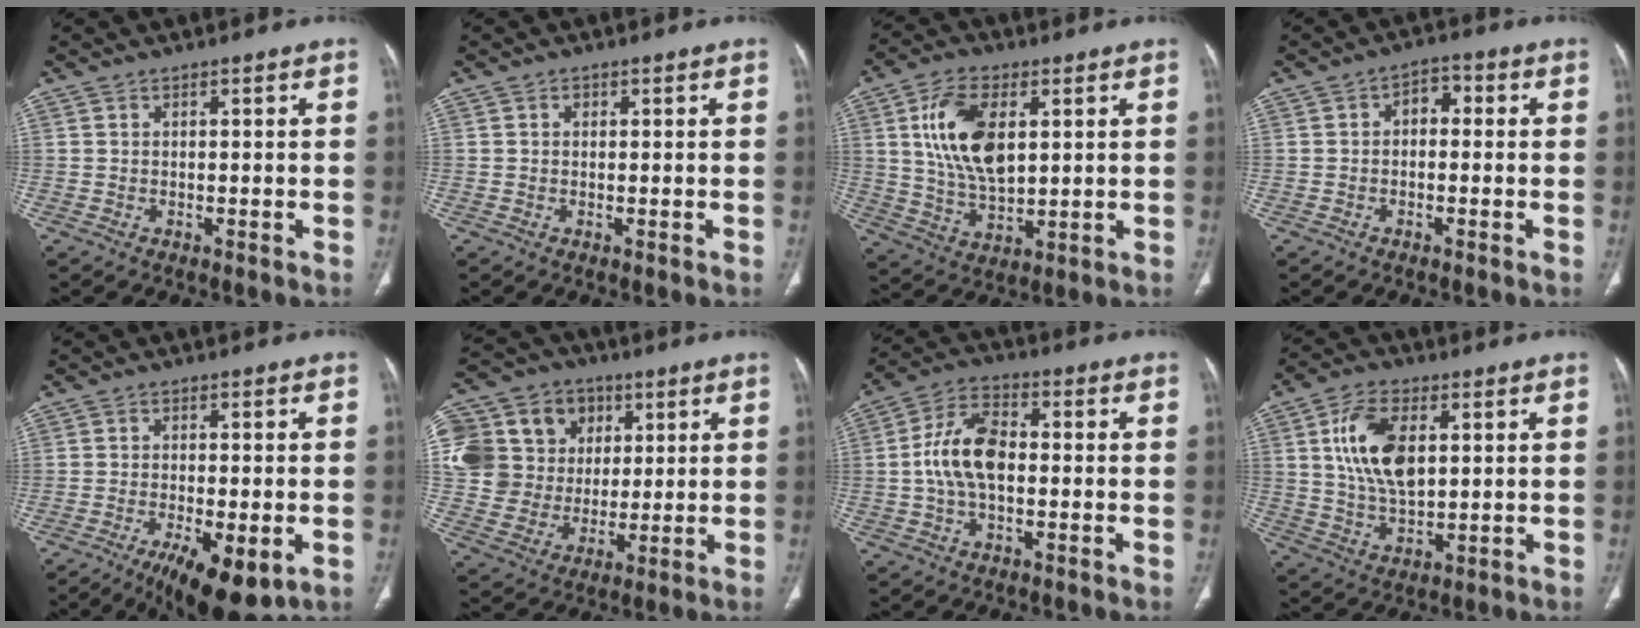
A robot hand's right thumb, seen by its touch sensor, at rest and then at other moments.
{"total": 0.8, "force": [0.2, 0.6, 0.3], "torque": [-0.001, 0.002, 0.003]}
{"total": 13.9, "force": [3.6, 7.6, 11.1], "torque": [-0.201, -0.012, 0.073]}
{"total": 3.6, "force": [0.0, 2.5, 2.6], "torque": [-0.019, 0.017, -0.013]}
{"total": 12.6, "force": [-5.6, 4.5, 10.3], "torque": [-0.156, -0.007, -0.080]}
{"total": 22.4, "force": [6.0, 19.1, 10.1], "torque": [-0.192, 0.038, 0.120]}
{"total": 10.4, "force": [-0.4, 6.0, 8.5], "torque": [-0.165, 0.027, -0.015]}
{"total": 12.6, "force": [3.0, 7.1, 10.0], "torque": [-0.179, -0.008, 0.059]}